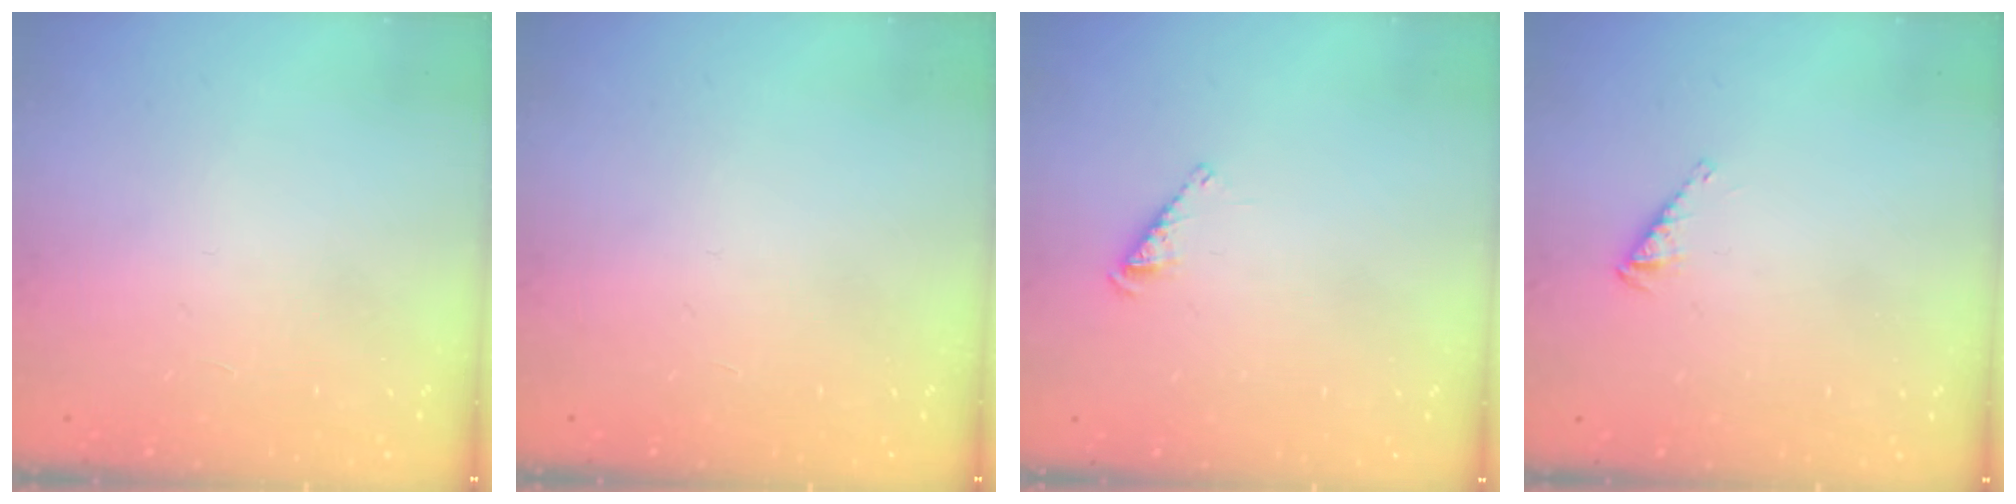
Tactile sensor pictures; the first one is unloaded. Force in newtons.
{"total": 0.0}
{"total": 2.5, "press": 2.5, "slide": 0.5}
{"total": 2.9, "press": 2.9, "slide": 0.3}